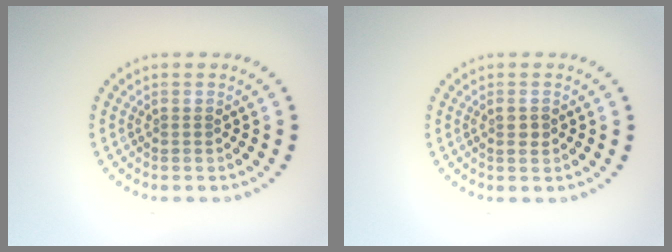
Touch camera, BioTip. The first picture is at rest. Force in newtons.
{"total": 1.2, "press": 1.1, "slide": 0.3}